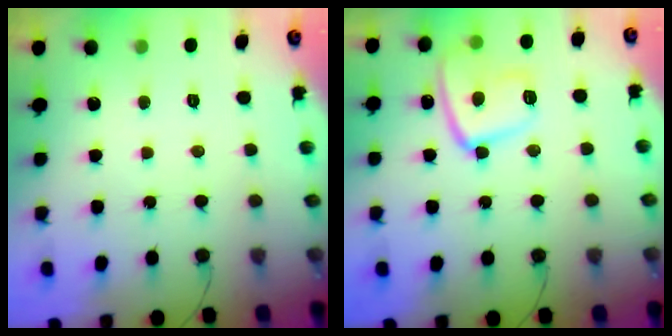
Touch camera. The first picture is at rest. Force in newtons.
{"total": 12.7, "press": 12.7, "slide": 1.3}